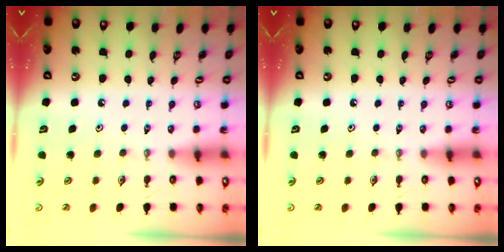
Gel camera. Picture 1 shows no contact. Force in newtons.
{"total": 0.0}